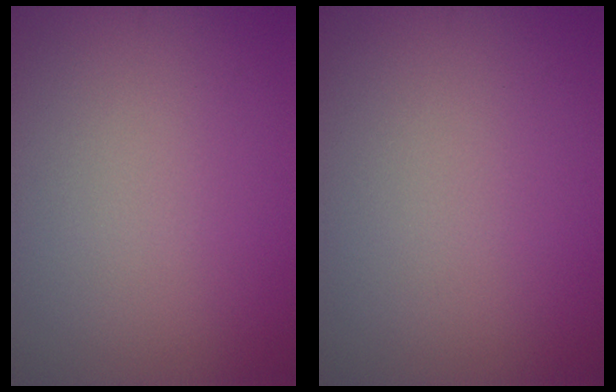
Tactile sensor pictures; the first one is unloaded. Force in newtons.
{"total": 0.0}